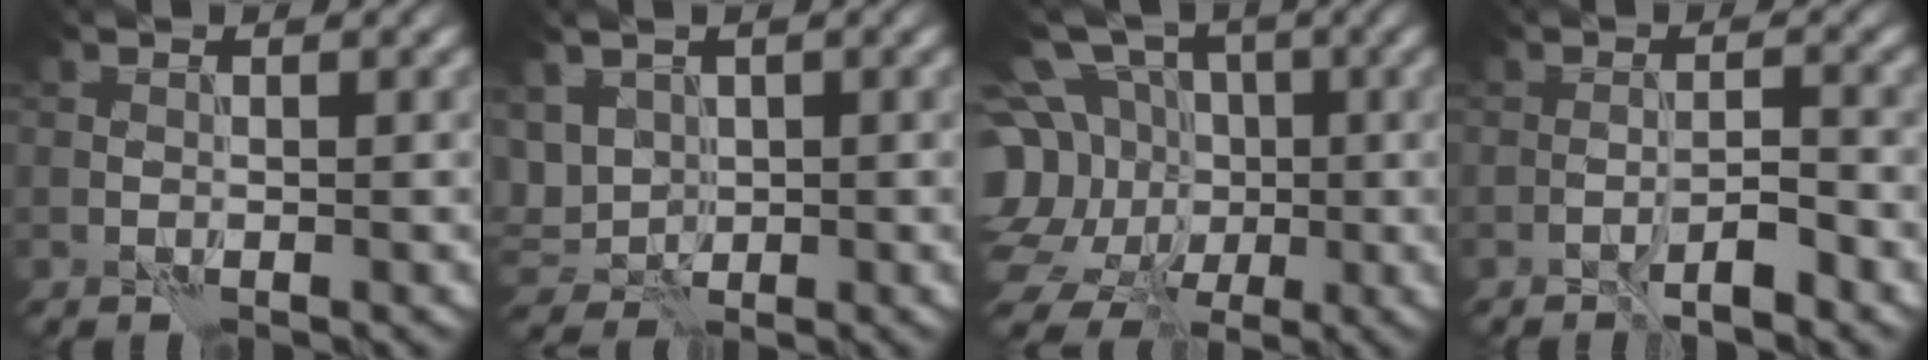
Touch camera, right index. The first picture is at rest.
{"total": 3.6, "force": [1.1, 2.9, 1.9], "torque": [-0.058, 0.009, 0.032]}
{"total": 15.1, "force": [-0.5, 13.4, 7.0], "torque": [-0.187, 0.021, -0.022]}
{"total": 2.2, "force": [-1.6, 0.3, 1.5], "torque": [-0.021, 0.008, -0.028]}